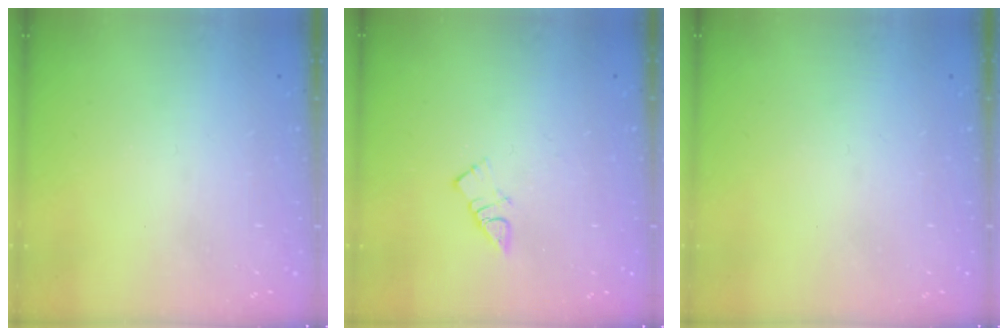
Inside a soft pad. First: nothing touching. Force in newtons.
{"total": 4.0, "press": 4.0, "slide": 0.4}
{"total": 0.0}